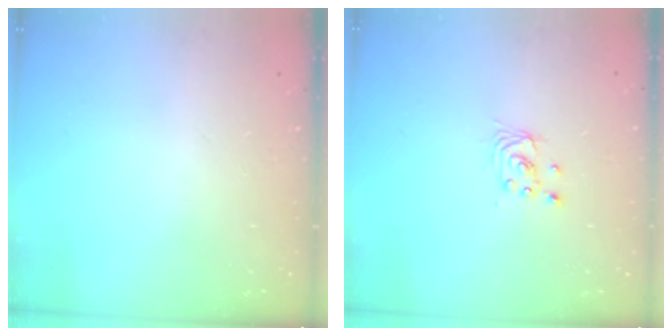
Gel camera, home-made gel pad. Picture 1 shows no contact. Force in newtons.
{"total": 2.5, "press": 2.5, "slide": 0.1}